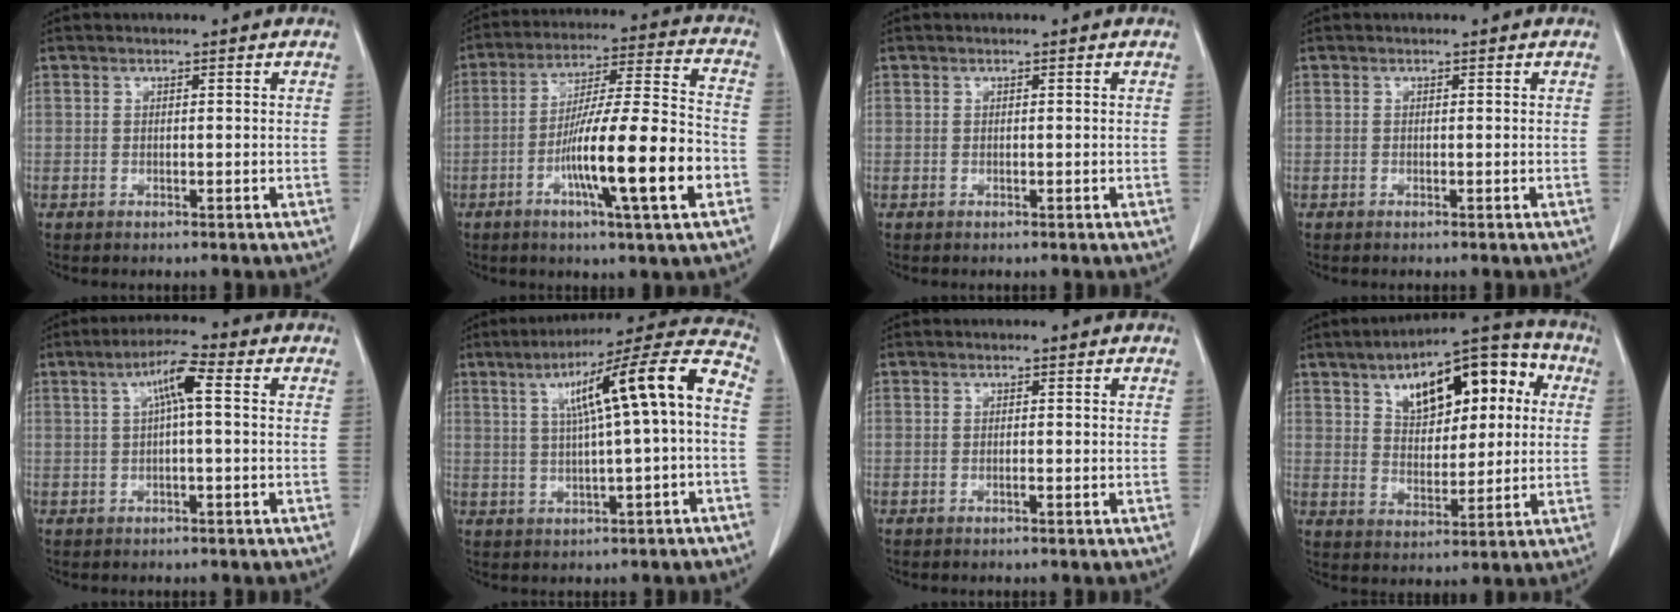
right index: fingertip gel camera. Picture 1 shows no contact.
{"total": 16.7, "force": [-5.5, 0.5, 15.7], "torque": [-0.269, -0.003, -0.090]}
{"total": 0.0}
{"total": 0.0}
{"total": 5.2, "force": [1.1, 0.5, 5.1], "torque": [-0.094, 0.015, 0.017]}
{"total": 14.3, "force": [1.7, 0.7, 14.2], "torque": [-0.211, 0.039, 0.027]}
{"total": 0.0}
{"total": 16.0, "force": [5.3, 7.7, 13.0], "torque": [-0.178, 0.044, 0.081]}